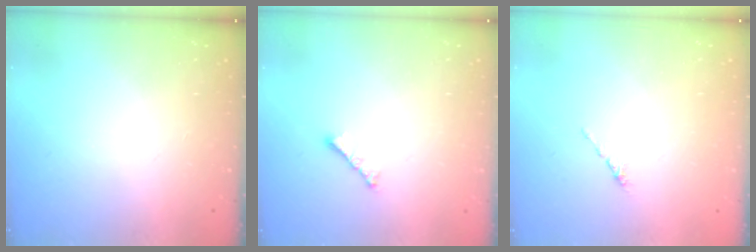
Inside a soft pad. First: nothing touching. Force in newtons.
{"total": 2.4, "press": 2.3, "slide": 0.6}
{"total": 0.0}